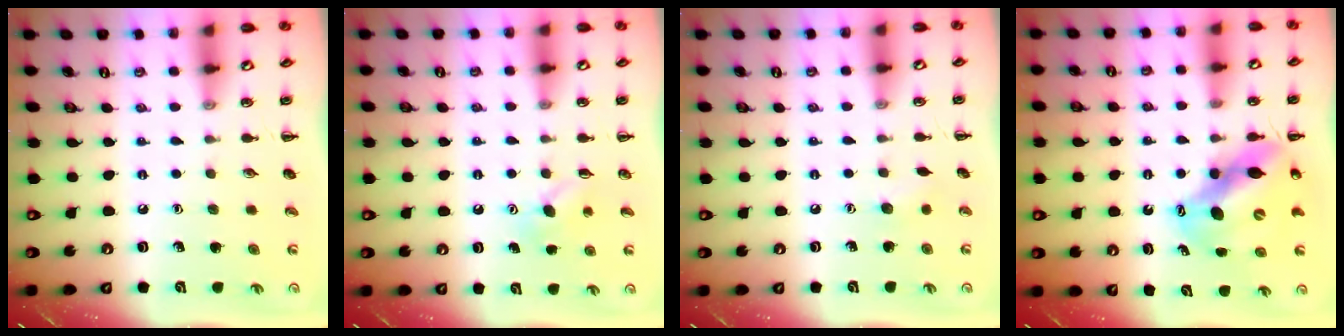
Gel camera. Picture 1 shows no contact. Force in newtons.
{"total": 3.9, "press": 3.7, "slide": 1.1}
{"total": 4.7, "press": 4.5, "slide": 1.3}
{"total": 12.6, "press": 12.1, "slide": 3.4}